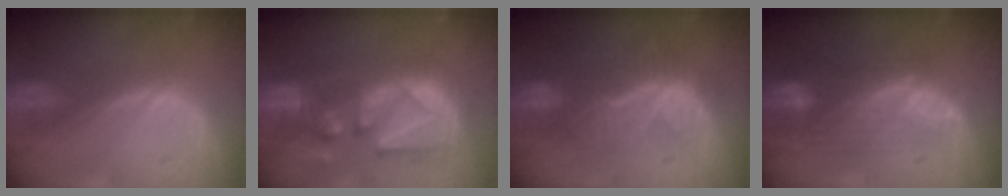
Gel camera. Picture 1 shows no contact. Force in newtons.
{"total": 12.1, "press": 11.0, "slide": 5.1}
{"total": 8.6, "press": 8.1, "slide": 3.0}
{"total": 9.5, "press": 8.1, "slide": 4.9}